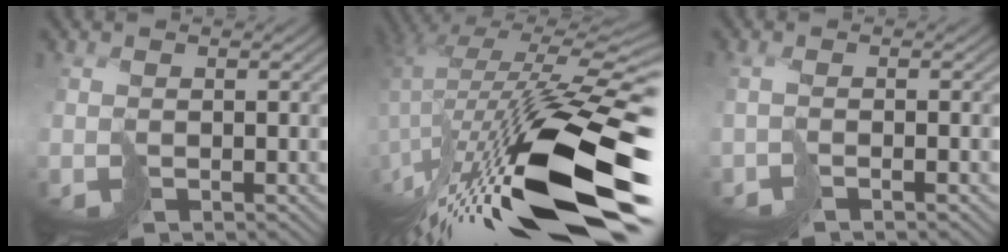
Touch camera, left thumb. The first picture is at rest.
{"total": 18.0, "force": [-5.4, 5.9, 16.2], "torque": [-0.301, -0.021, -0.083]}
{"total": 1.8, "force": [-1.3, -0.7, 1.0], "torque": [-0.015, 0.009, -0.024]}